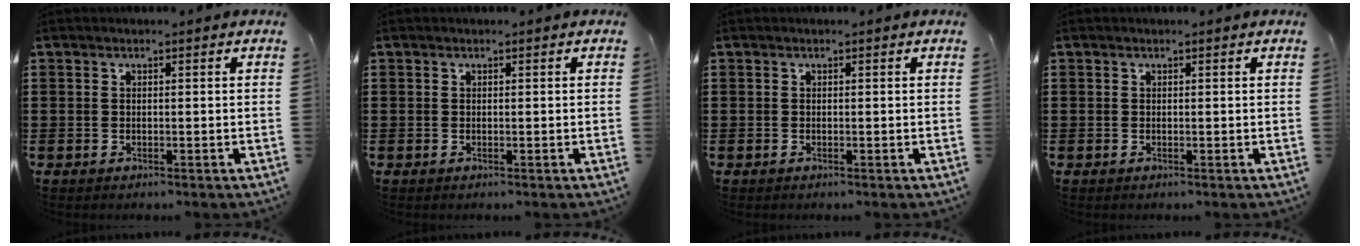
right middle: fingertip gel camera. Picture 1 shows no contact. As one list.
[{"total": 0.0}, {"total": 0.0}, {"total": 0.0}]